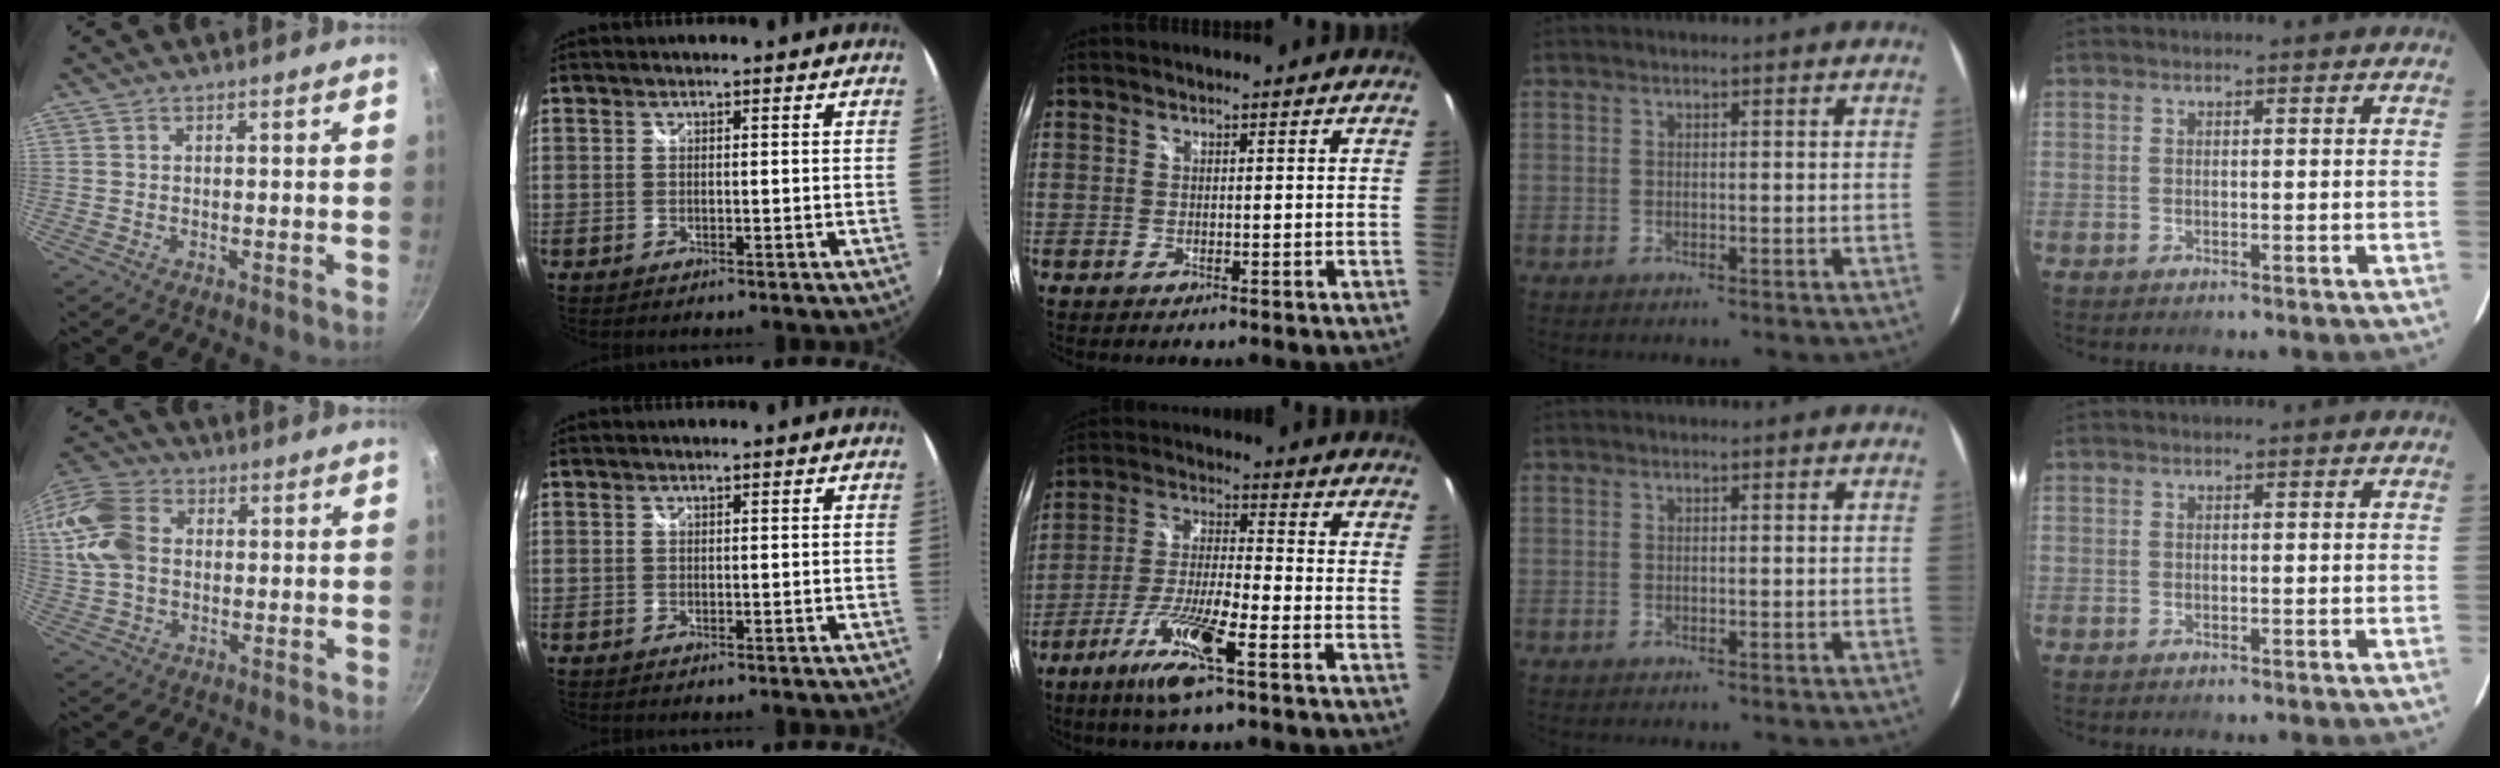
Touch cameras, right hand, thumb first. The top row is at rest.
{"thumb": {"total": 14.5, "force": [1.5, 10.6, 9.7], "torque": [-0.202, 0.023, 0.015]}, "middle": {"total": 11.9, "force": [-6.9, 1.4, 9.6], "torque": [-0.207, -0.012, -0.134]}}